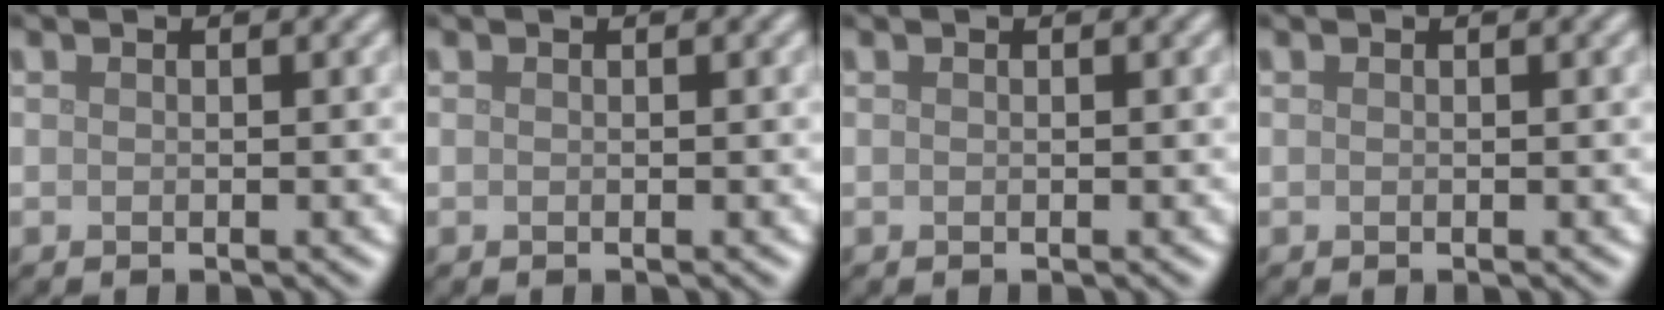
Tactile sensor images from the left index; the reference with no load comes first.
{"total": 0.0}
{"total": 0.0}
{"total": 0.0}